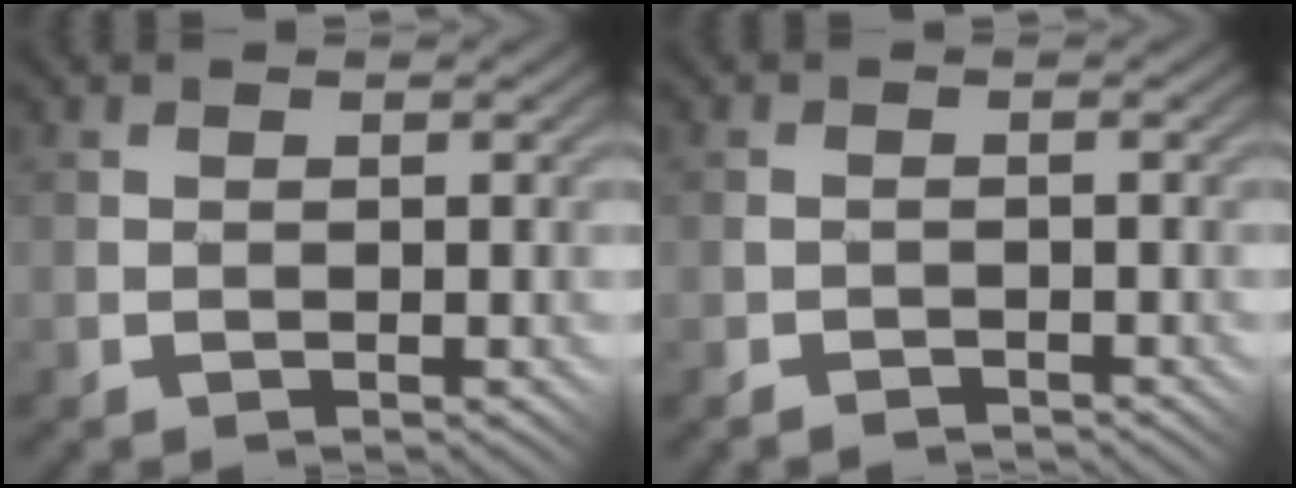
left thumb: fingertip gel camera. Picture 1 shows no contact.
{"total": 1.0, "force": [-1.0, 0.1, -0.1], "torque": [0.000, 0.006, -0.025]}